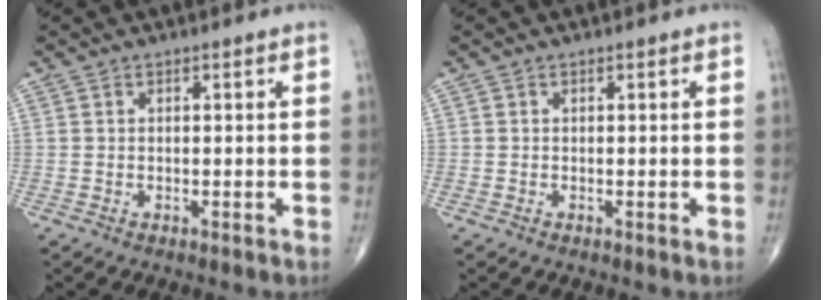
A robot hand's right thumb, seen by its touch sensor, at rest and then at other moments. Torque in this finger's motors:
{"motor_torque": [-0.23, 0.22, 0.11, 0.15, -0.01]}